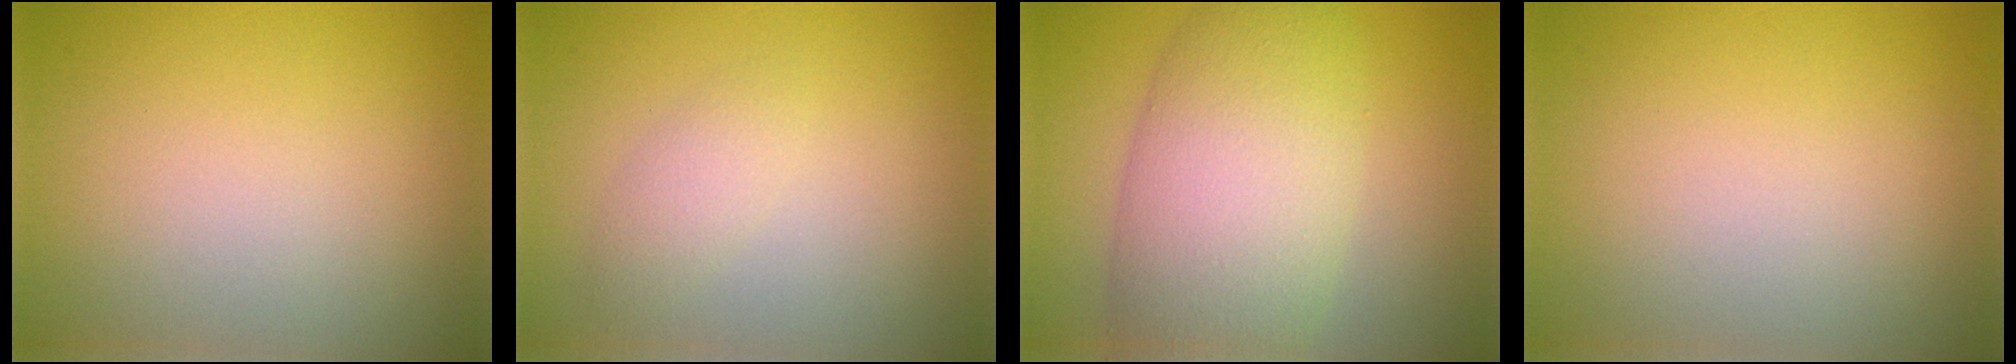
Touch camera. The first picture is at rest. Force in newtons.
{"total": 1.4, "press": 1.4, "slide": 0.1}
{"total": 9.5, "press": 9.5, "slide": 0.3}
{"total": 0.0}